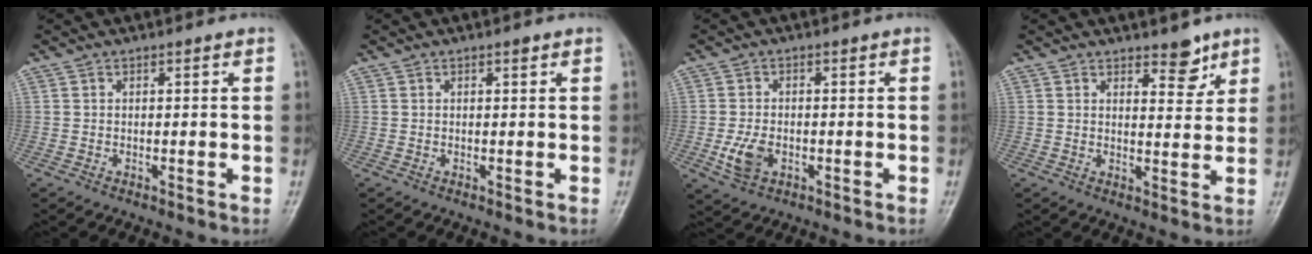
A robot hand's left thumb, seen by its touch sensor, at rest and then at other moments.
{"total": 1.5, "force": [1.0, 0.6, 1.0], "torque": [-0.008, -0.003, 0.013]}
{"total": 4.9, "force": [-1.4, 3.3, 3.3], "torque": [-0.064, 0.000, -0.022]}
{"total": 4.5, "force": [3.2, 2.0, 2.4], "torque": [-0.006, -0.023, 0.047]}